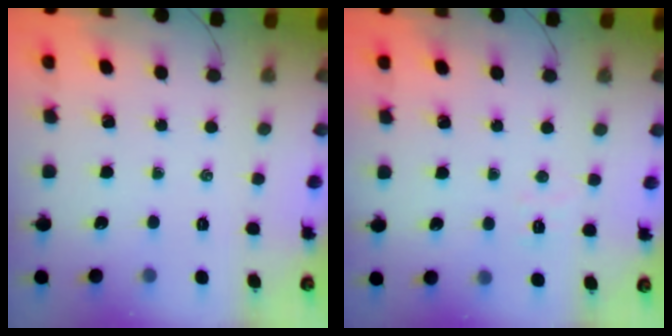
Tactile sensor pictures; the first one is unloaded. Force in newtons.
{"total": 3.0, "press": 2.9, "slide": 0.9}